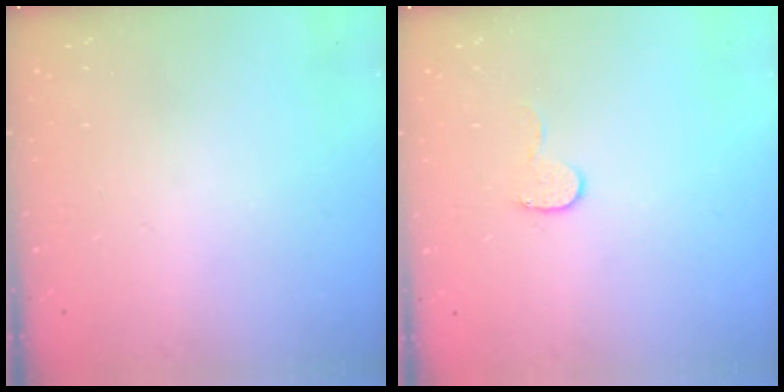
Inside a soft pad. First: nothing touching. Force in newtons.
{"total": 5.6, "press": 5.6, "slide": 0.5}